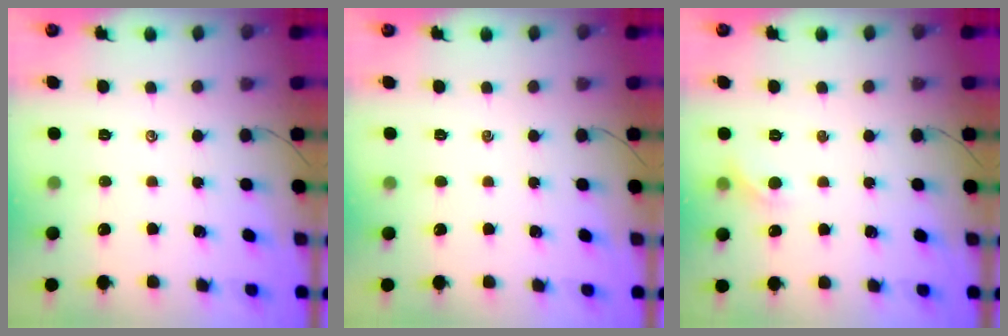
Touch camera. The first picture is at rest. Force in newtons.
{"total": 0.0}
{"total": 5.3, "press": 5.1, "slide": 1.3}